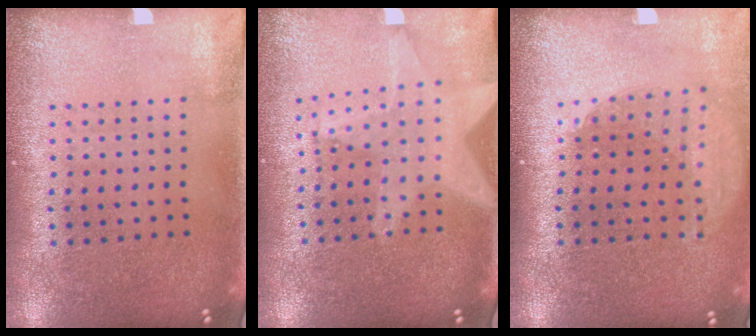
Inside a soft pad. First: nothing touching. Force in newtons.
{"total": 2.3, "press": 1.8, "slide": 1.3}
{"total": 1.8, "press": 1.4, "slide": 1.2}